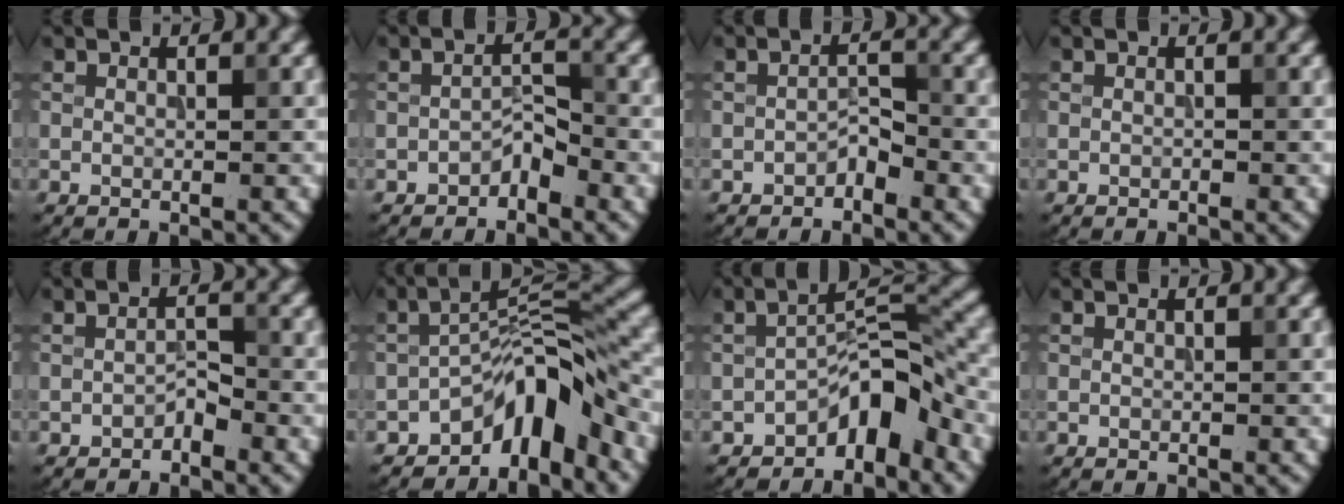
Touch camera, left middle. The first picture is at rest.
{"total": 1.5, "force": [-1.3, 0.5, 0.7], "torque": [-0.017, 0.009, -0.022]}
{"total": 1.2, "force": [-1.0, 0.4, 0.5], "torque": [-0.015, 0.008, -0.017]}
{"total": 0.0}
{"total": 1.0, "force": [-0.8, 0.3, 0.5], "torque": [-0.013, 0.007, -0.013]}
{"total": 6.8, "force": [-4.8, 2.5, 4.1], "torque": [-0.045, 0.014, -0.087]}
{"total": 4.8, "force": [-3.2, 1.8, 3.0], "torque": [-0.040, 0.026, -0.057]}
{"total": 0.0}